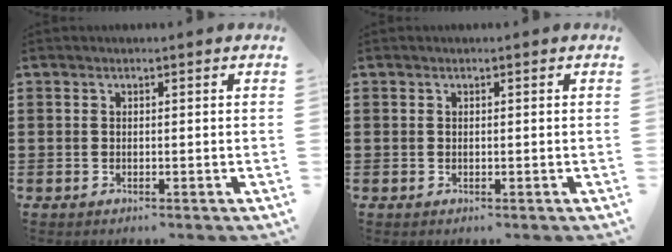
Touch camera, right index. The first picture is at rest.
{"total": 0.0}